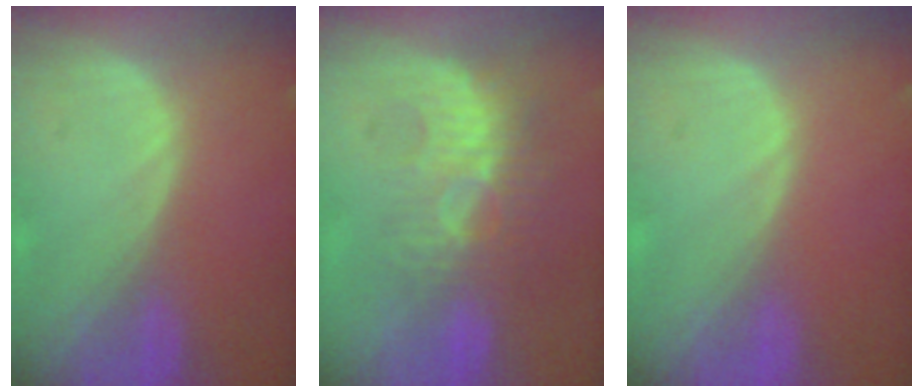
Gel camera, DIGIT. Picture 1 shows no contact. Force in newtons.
{"total": 8.7, "press": 8.2, "slide": 2.8}
{"total": 0.0}